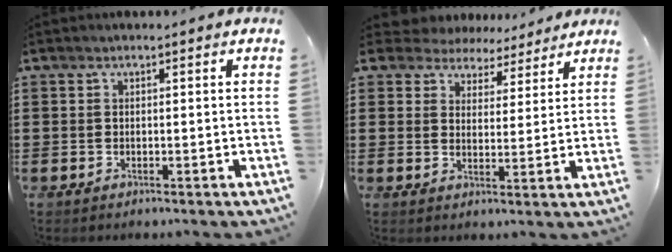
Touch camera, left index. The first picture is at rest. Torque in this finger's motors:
{"motor_torque": [-1.17, -0.84, -0.02, -0.14]}